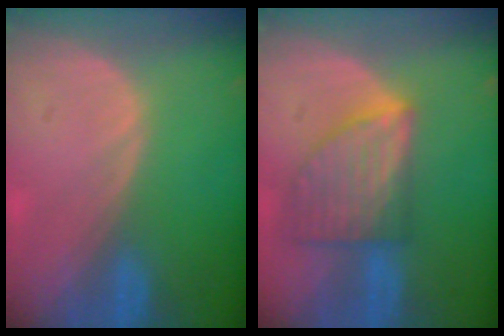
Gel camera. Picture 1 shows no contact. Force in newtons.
{"total": 7.8, "press": 7.1, "slide": 3.3}